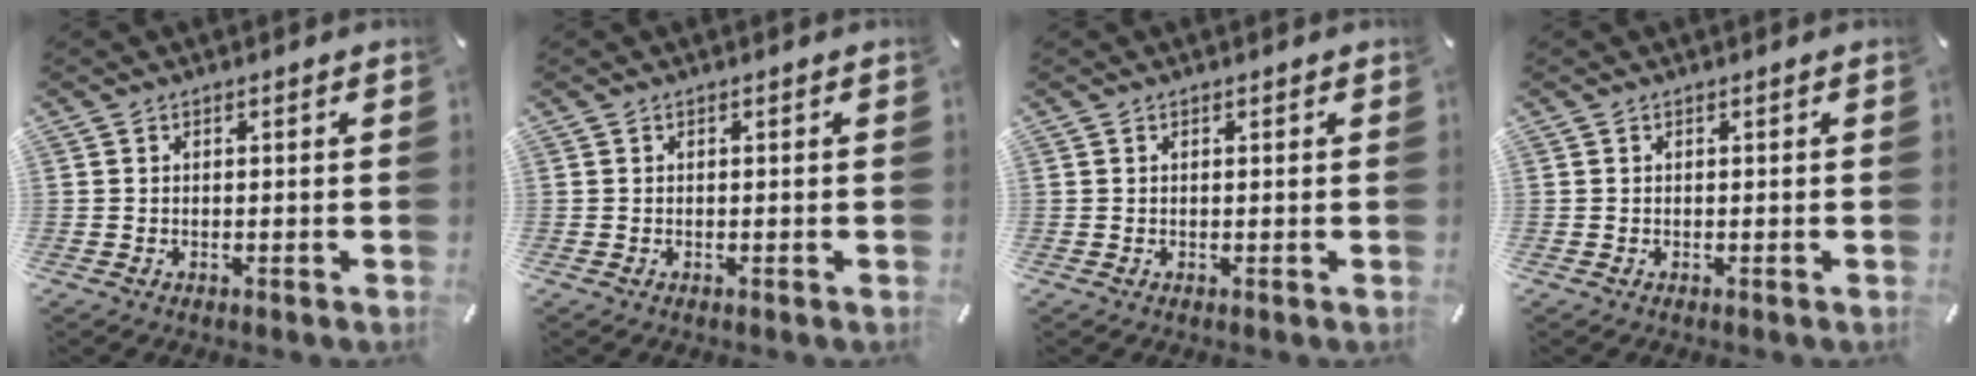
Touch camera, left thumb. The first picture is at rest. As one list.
[{"total": 0.0}, {"total": 0.0}, {"total": 0.0}]